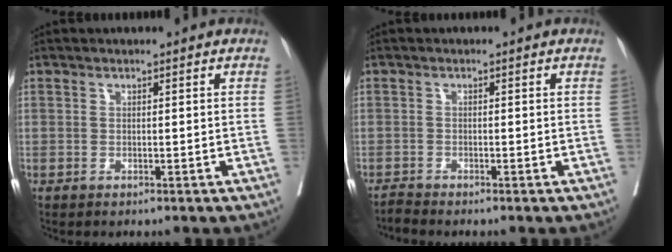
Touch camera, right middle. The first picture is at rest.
{"total": 1.4, "force": [-1.3, -0.5, -0.1], "torque": [-0.004, -0.009, -0.028]}